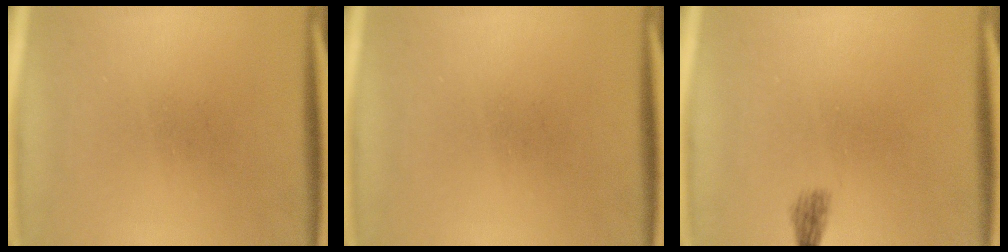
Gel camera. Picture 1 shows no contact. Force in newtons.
{"total": 0.0}
{"total": 1.4}